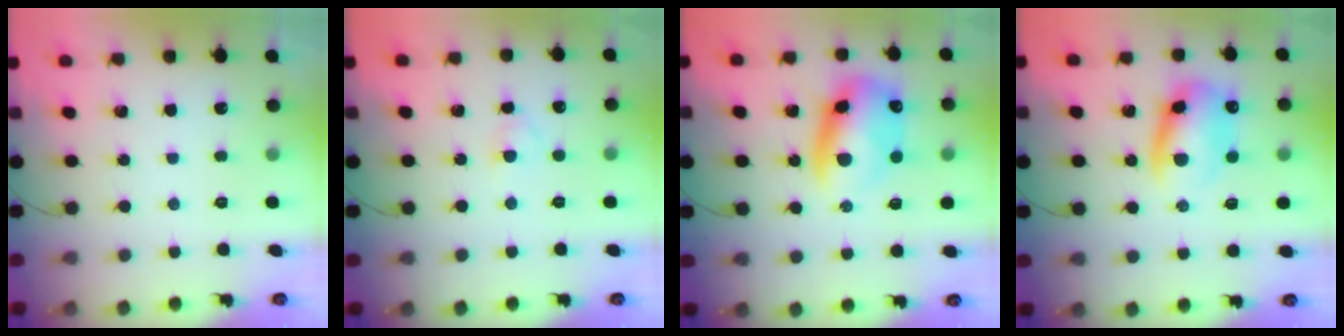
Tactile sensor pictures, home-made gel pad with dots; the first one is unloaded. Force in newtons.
{"total": 2.6, "press": 2.4, "slide": 1.1}
{"total": 12.7, "press": 12.4, "slide": 2.8}
{"total": 10.9, "press": 10.6, "slide": 2.4}